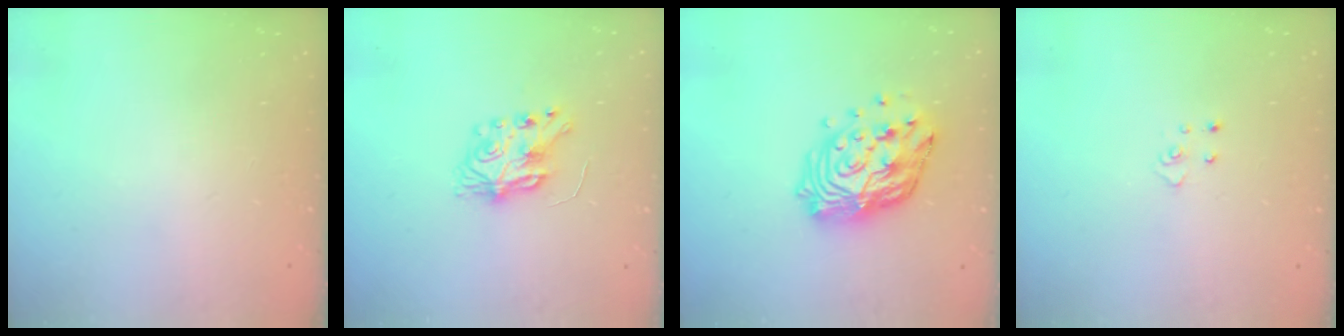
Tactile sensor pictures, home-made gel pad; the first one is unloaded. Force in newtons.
{"total": 7.5, "press": 7.5, "slide": 0.3}
{"total": 16.7, "press": 16.6, "slide": 1.7}
{"total": 3.7, "press": 3.7, "slide": 0.3}